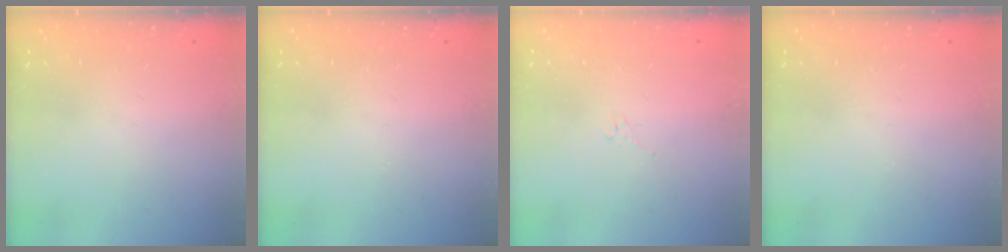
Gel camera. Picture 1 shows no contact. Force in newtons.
{"total": 0.0}
{"total": 4.3, "press": 4.2, "slide": 0.9}
{"total": 0.0}